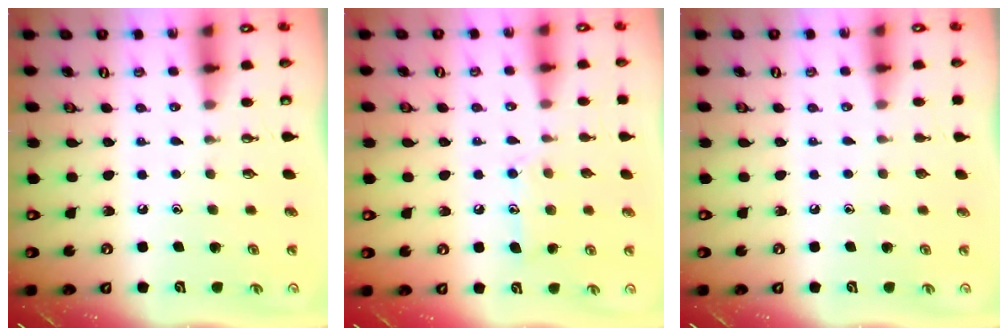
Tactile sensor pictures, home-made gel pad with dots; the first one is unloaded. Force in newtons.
{"total": 10.3, "press": 10.3, "slide": 0.7}
{"total": 0.0}